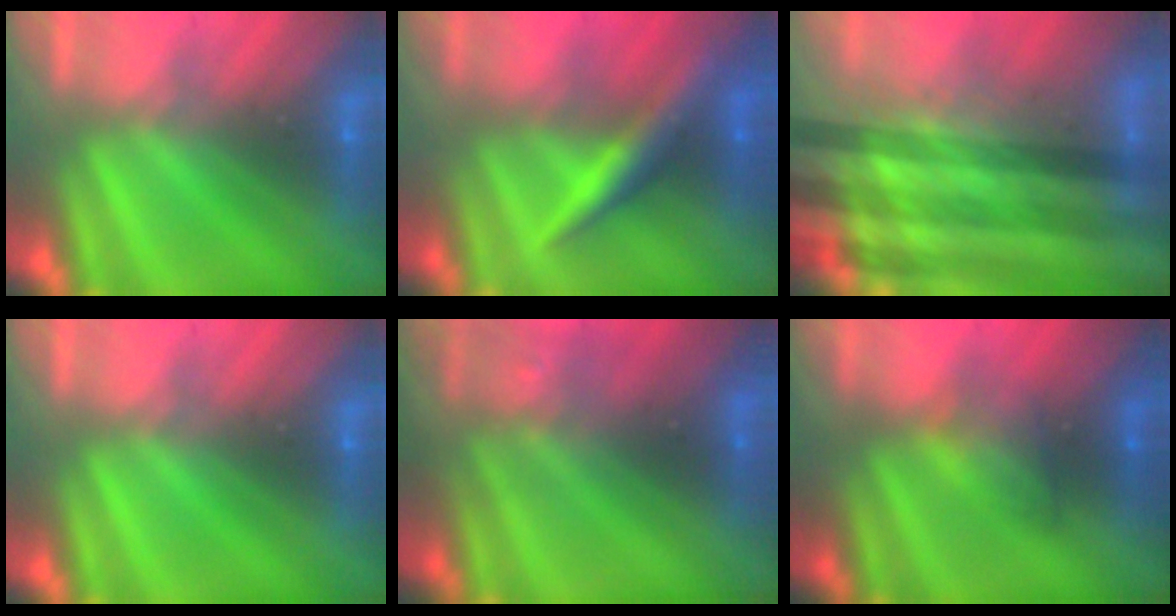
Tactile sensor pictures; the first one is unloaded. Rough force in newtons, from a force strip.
{"total": 2.4}
{"total": 6.3}
{"total": 0.0}
{"total": 2.8}
{"total": 2.3}